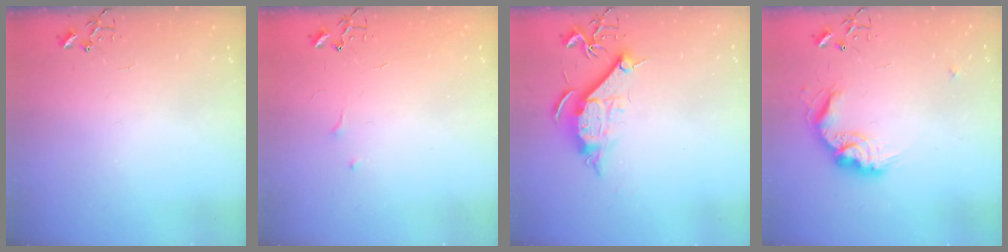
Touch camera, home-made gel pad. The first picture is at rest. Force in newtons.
{"total": 4.7, "press": 4.7, "slide": 0.7}
{"total": 10.1, "press": 10.0, "slide": 0.8}
{"total": 15.0, "press": 15.0, "slide": 0.6}